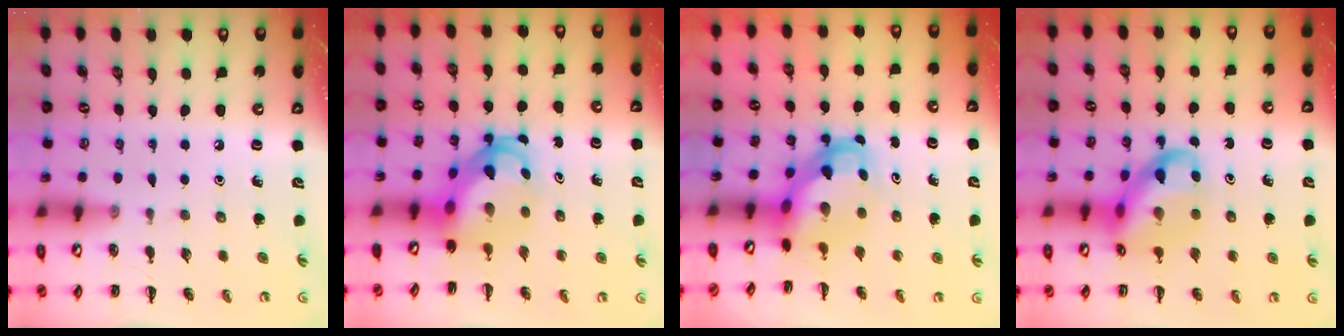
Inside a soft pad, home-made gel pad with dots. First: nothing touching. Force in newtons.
{"total": 4.9, "press": 4.8, "slide": 1.0}
{"total": 5.0, "press": 4.8, "slide": 1.1}
{"total": 13.6, "press": 13.1, "slide": 3.6}